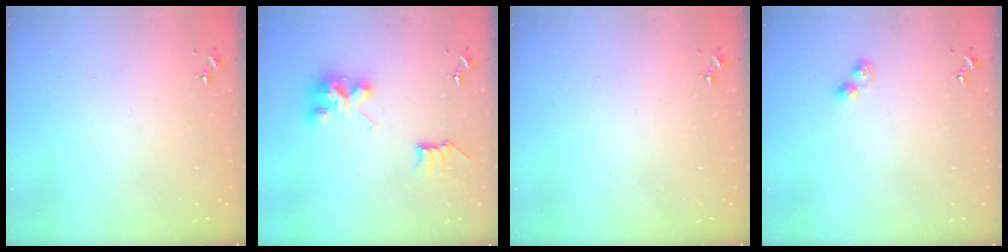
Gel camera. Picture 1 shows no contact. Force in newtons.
{"total": 8.3, "press": 8.3, "slide": 0.3}
{"total": 0.0}
{"total": 3.6, "press": 3.5, "slide": 0.4}